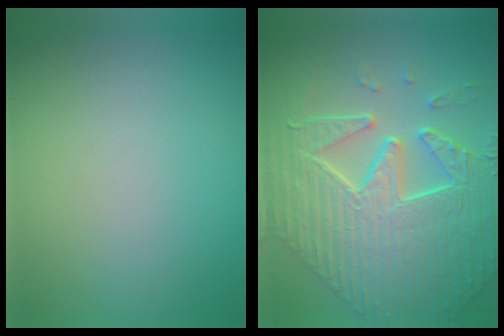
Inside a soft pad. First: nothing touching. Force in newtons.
{"total": 8.7, "press": 7.2, "slide": 4.9}